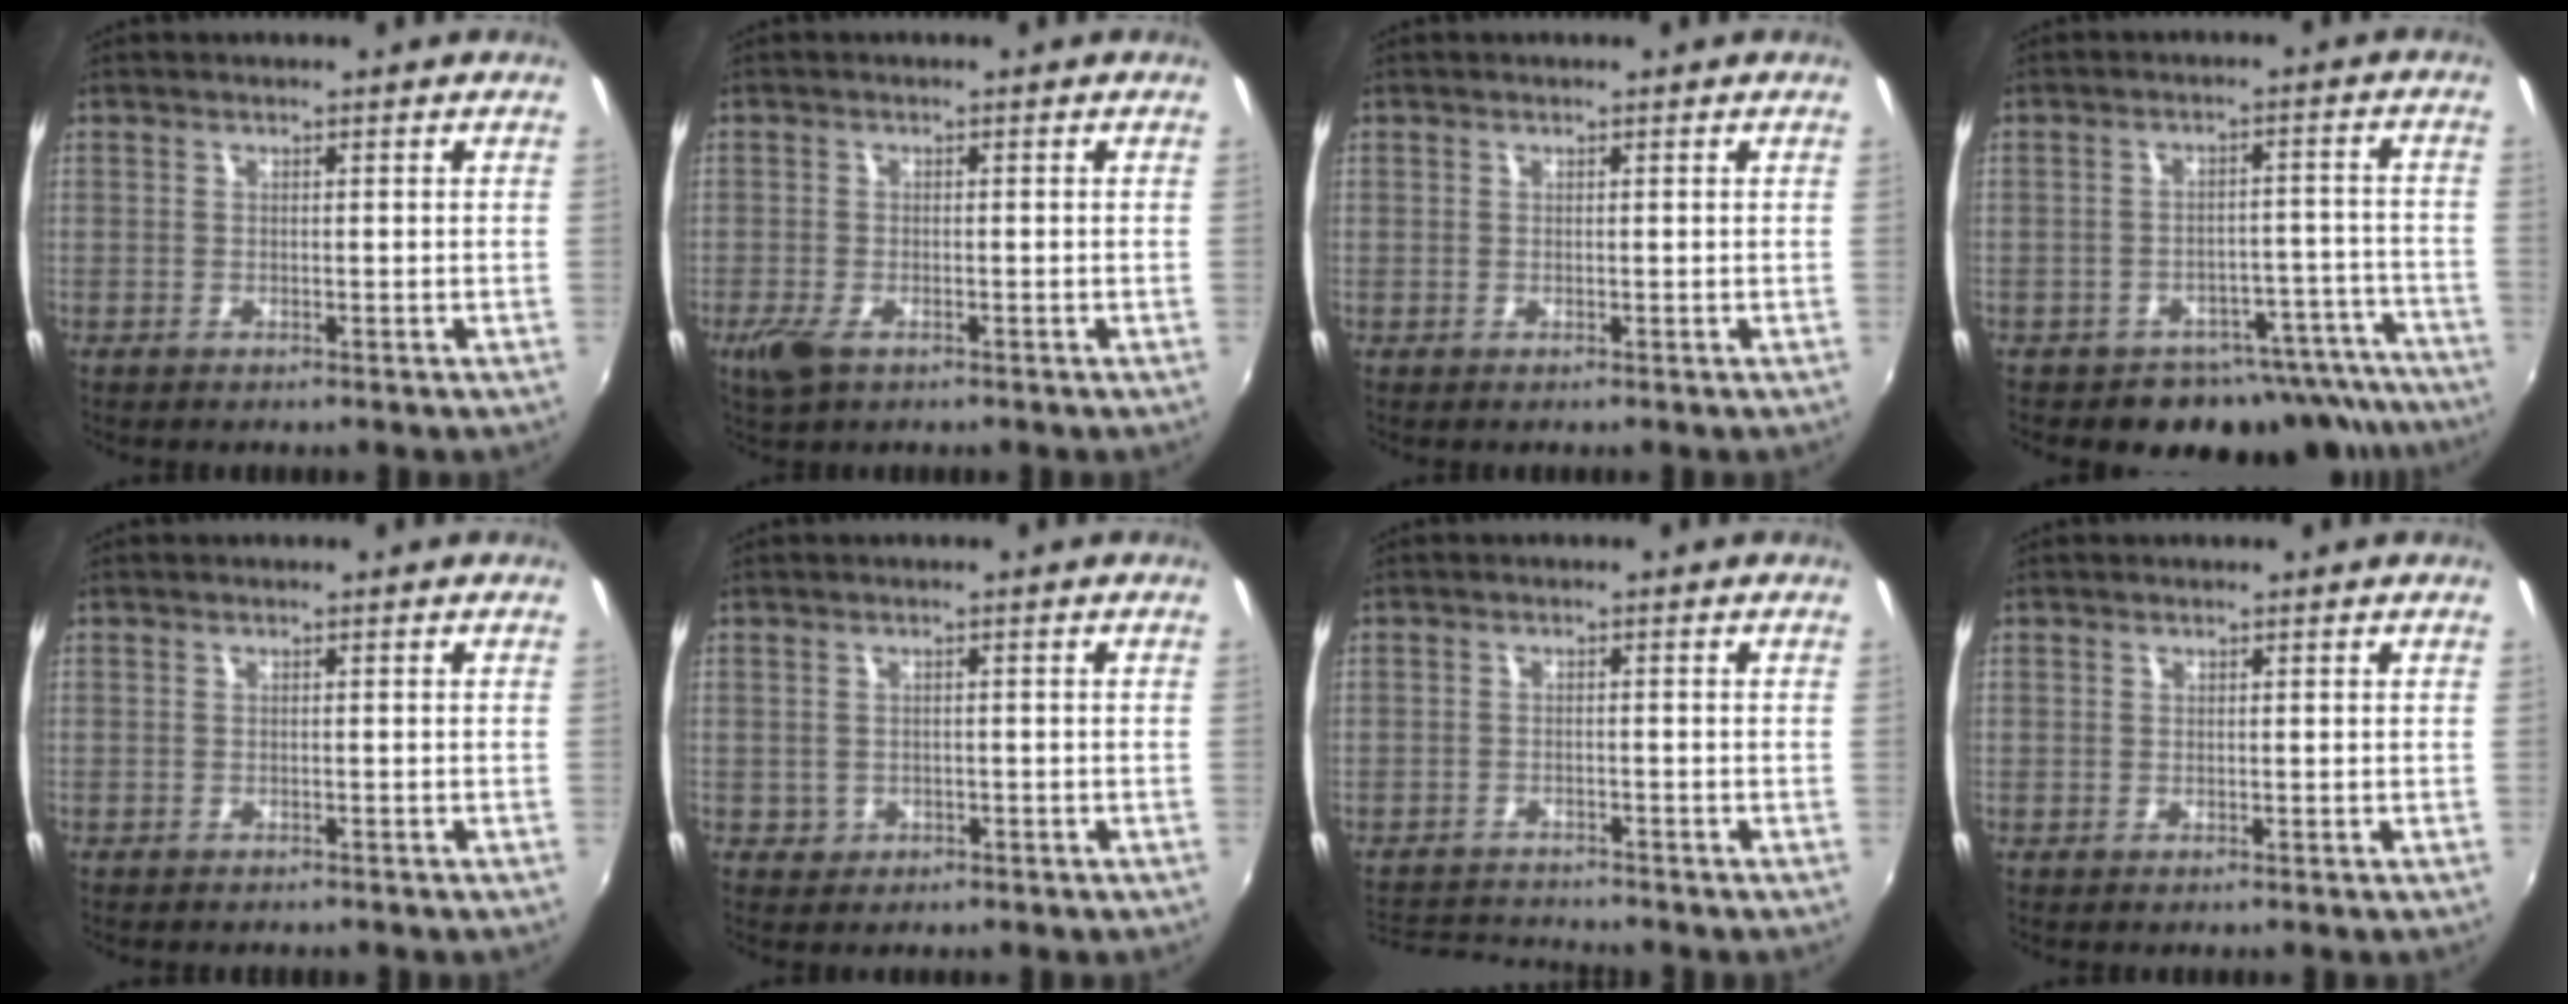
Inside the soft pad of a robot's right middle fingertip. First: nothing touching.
{"total": 4.1, "force": [-2.3, 1.9, 2.8], "torque": [-0.065, -0.012, -0.043]}
{"total": 0.6, "force": [0.0, 0.6, -0.1], "torque": [0.002, 0.003, 0.000]}
{"total": 13.8, "force": [-11.6, 6.9, 2.6], "torque": [-0.023, 0.053, -0.124]}
{"total": 0.7, "force": [-0.7, 0.3, 0.1], "torque": [-0.005, 0.001, -0.009]}
{"total": 2.2, "force": [-0.5, 2.1, 0.6], "torque": [-0.013, 0.001, -0.002]}
{"total": 5.8, "force": [-5.2, 2.4, 0.4], "torque": [-0.025, 0.019, -0.089]}
{"total": 0.7, "force": [0.0, 0.7, -0.1], "torque": [0.001, 0.003, 0.000]}